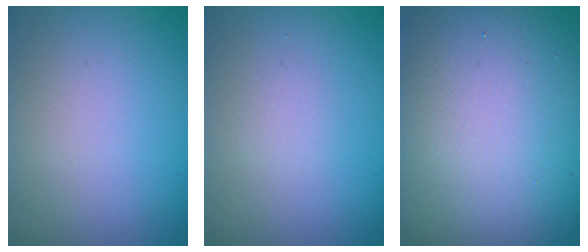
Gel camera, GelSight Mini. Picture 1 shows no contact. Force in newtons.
{"total": 0.7, "press": 0.7, "slide": 0.1}
{"total": 18.3, "press": 18.2, "slide": 1.2}